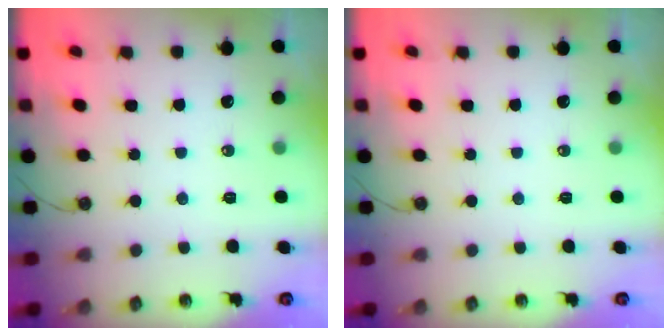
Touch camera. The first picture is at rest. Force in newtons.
{"total": 0.0}